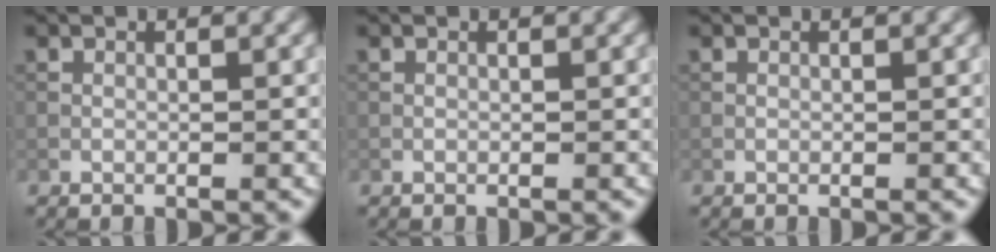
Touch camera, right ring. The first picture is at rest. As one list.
[{"total": 0.0}, {"total": 0.0}]